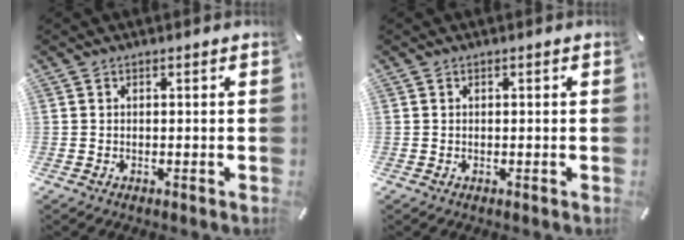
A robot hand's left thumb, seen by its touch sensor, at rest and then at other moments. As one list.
[{"total": 0.0}]